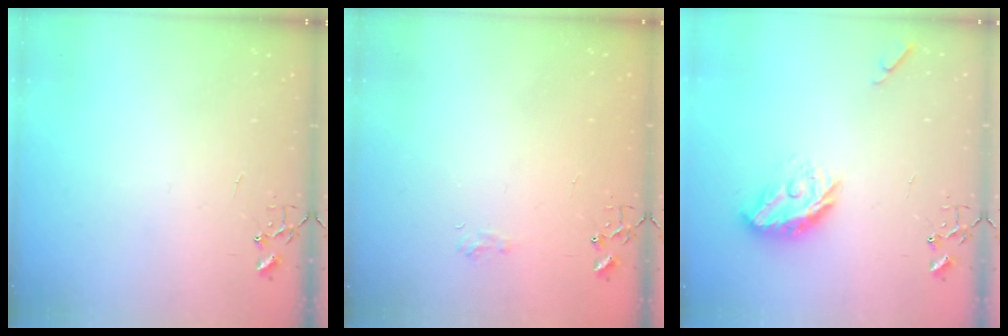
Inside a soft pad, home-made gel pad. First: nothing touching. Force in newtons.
{"total": 6.1, "press": 6.1, "slide": 0.8}
{"total": 11.3, "press": 11.3, "slide": 0.6}